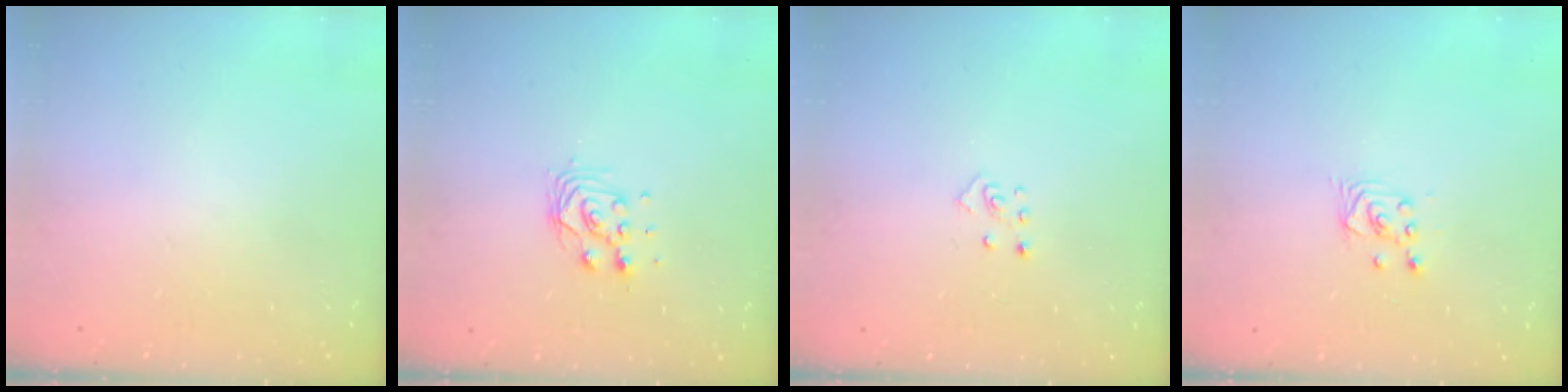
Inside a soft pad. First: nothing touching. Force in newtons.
{"total": 7.4, "press": 7.4, "slide": 0.8}
{"total": 3.4, "press": 3.4, "slide": 0.3}
{"total": 2.2, "press": 2.2, "slide": 0.2}